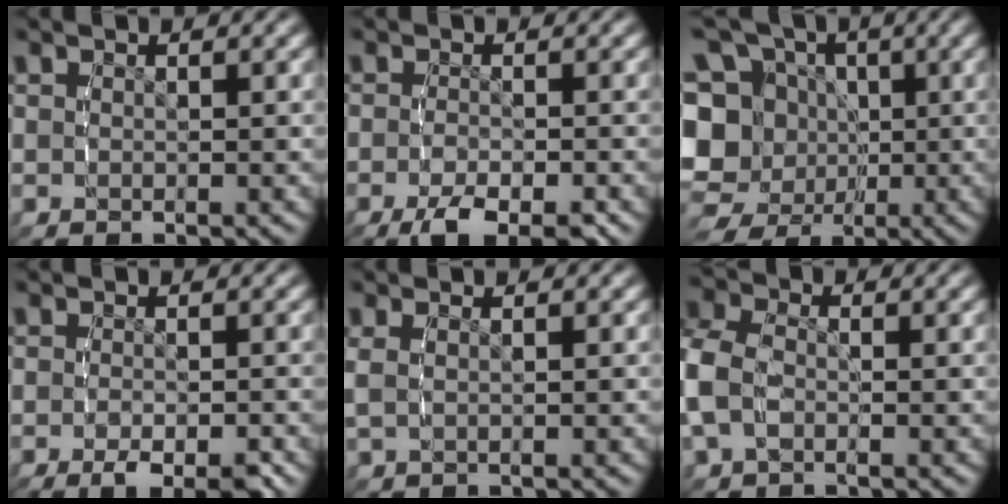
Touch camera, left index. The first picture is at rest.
{"total": 5.2, "force": [-3.0, 2.1, 3.6], "torque": [-0.071, -0.019, -0.043]}
{"total": 14.4, "force": [-1.1, 12.4, 7.1], "torque": [-0.157, -0.041, -0.018]}
{"total": 3.5, "force": [-1.9, 1.3, 2.6], "torque": [-0.051, -0.015, -0.027]}
{"total": 1.4, "force": [0.3, 0.9, 1.1], "torque": [-0.036, 0.002, 0.009]}
{"total": 5.2, "force": [-0.7, 4.3, 2.7], "torque": [-0.092, -0.007, -0.015]}